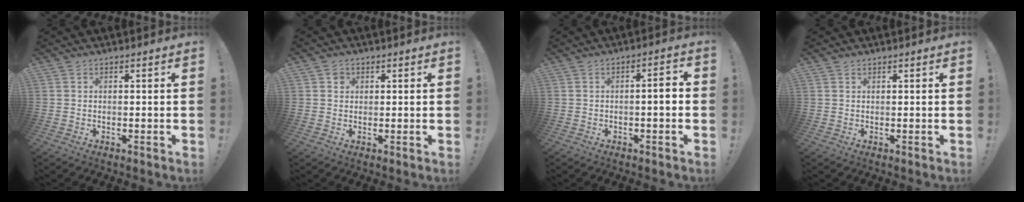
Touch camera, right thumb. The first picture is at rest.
{"total": 2.1, "force": [0.7, 1.9, 0.4], "torque": [-0.001, 0.000, 0.010]}
{"total": 3.9, "force": [-1.1, 0.5, 3.7], "torque": [-0.064, 0.009, -0.022]}
{"total": 0.6, "force": [0.6, 0.3, 0.0], "torque": [0.005, -0.002, 0.011]}